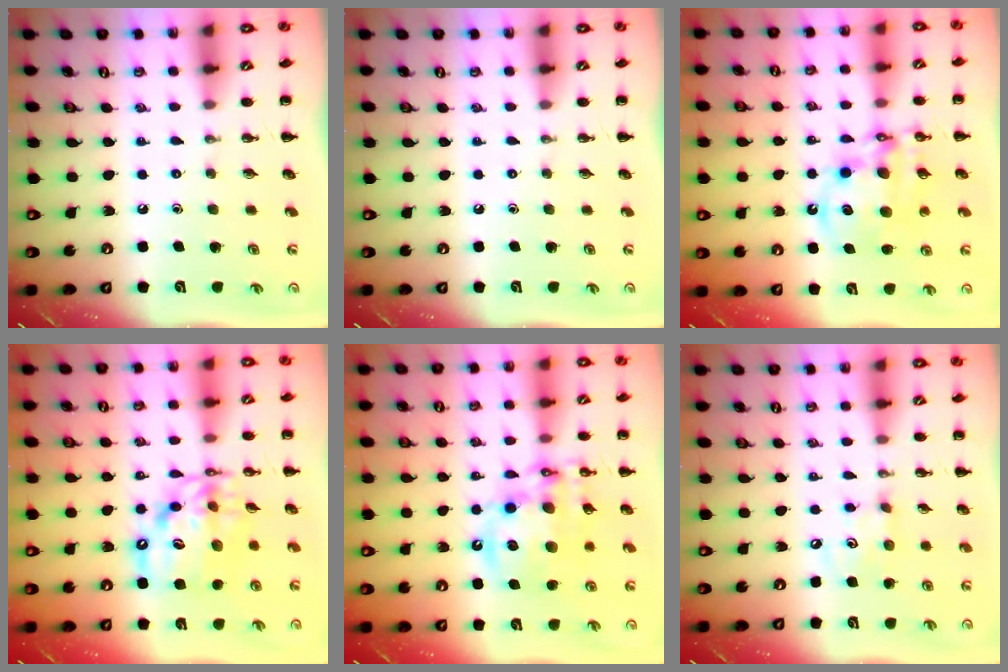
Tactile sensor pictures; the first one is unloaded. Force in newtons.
{"total": 0.0}
{"total": 12.8, "press": 12.5, "slide": 2.9}
{"total": 13.8, "press": 13.3, "slide": 3.8}
{"total": 14.9, "press": 14.5, "slide": 3.2}
{"total": 4.9, "press": 4.8, "slide": 0.9}